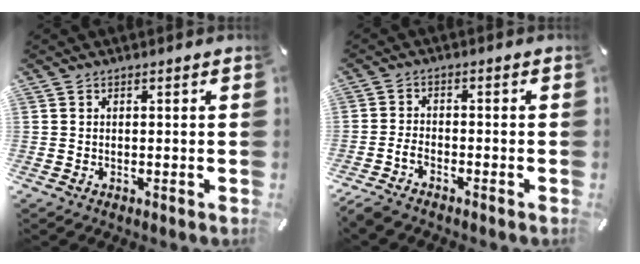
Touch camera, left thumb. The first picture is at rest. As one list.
[{"total": 3.1, "force": [-2.5, 1.0, 1.5], "torque": [-0.046, 0.006, -0.054]}]